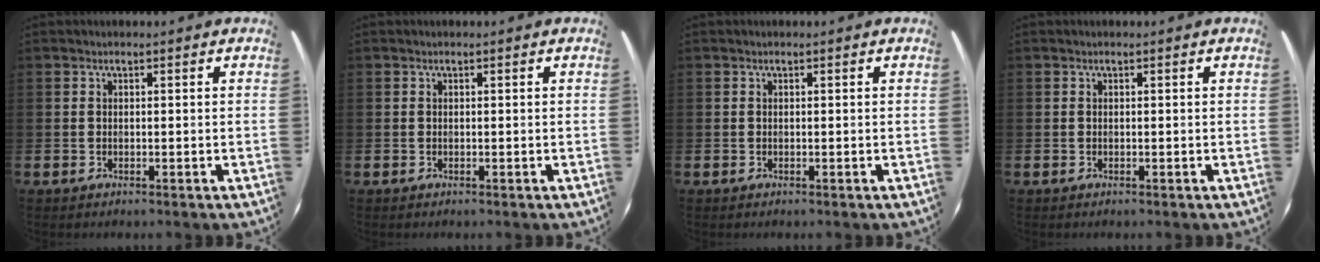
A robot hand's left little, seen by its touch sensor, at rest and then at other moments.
{"total": 0.0}
{"total": 0.0}
{"total": 0.0}